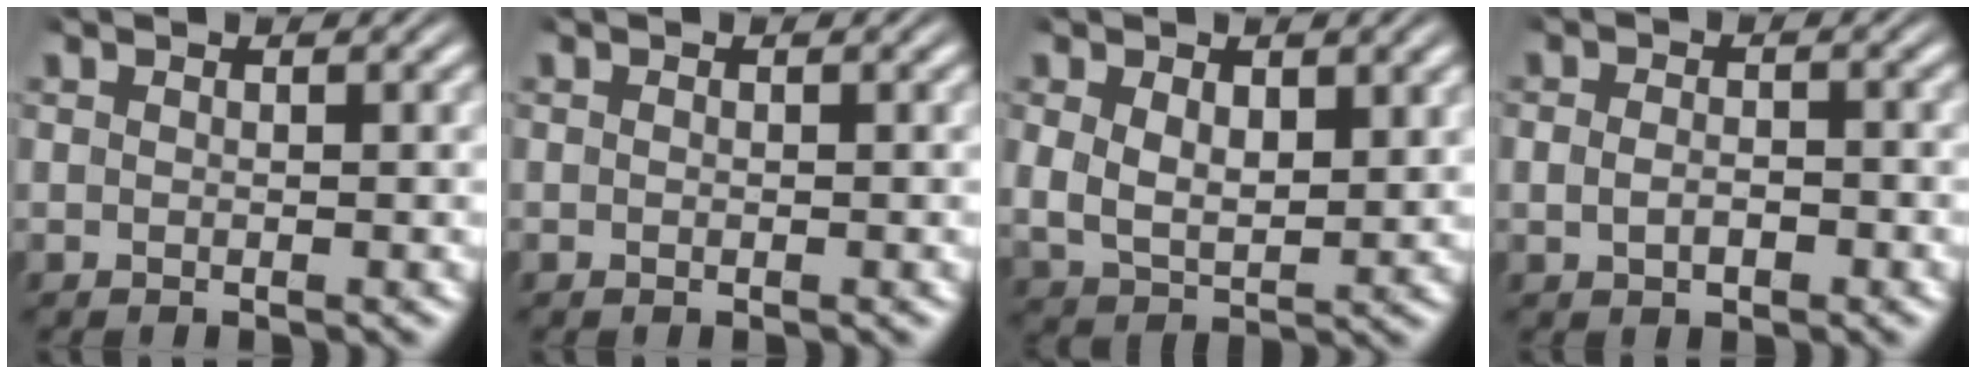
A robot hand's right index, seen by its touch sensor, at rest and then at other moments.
{"total": 0.0}
{"total": 5.7, "force": [0.4, 4.7, 3.1], "torque": [-0.084, -0.027, 0.017]}
{"total": 1.9, "force": [-0.7, 1.2, 1.3], "torque": [-0.022, -0.005, -0.007]}